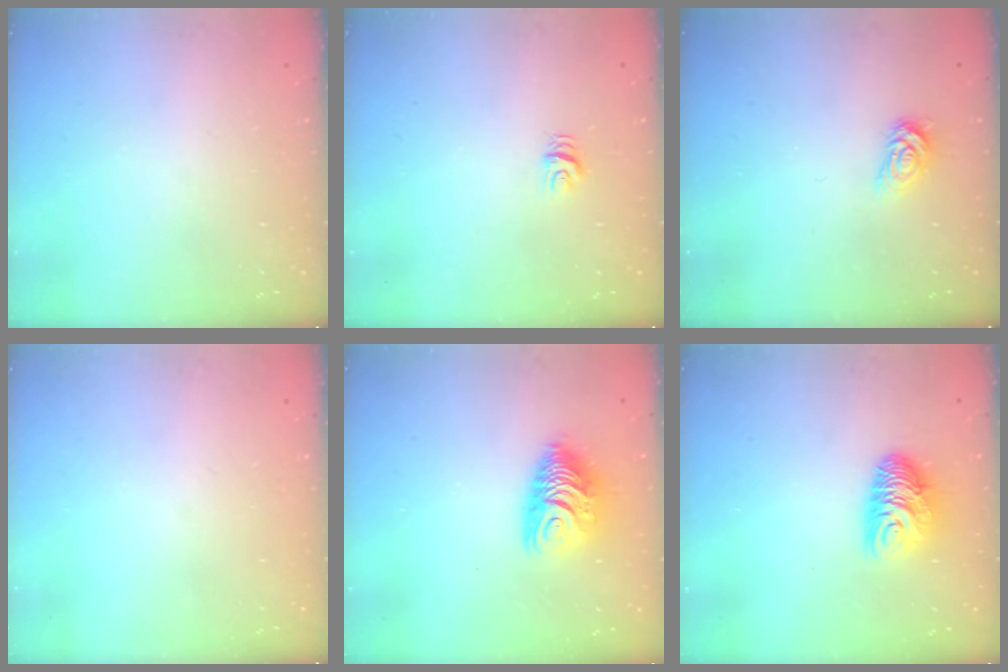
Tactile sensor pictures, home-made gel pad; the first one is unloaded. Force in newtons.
{"total": 5.0, "press": 5.0, "slide": 0.5}
{"total": 3.9, "press": 3.9, "slide": 0.5}
{"total": 0.0}
{"total": 10.2, "press": 10.2, "slide": 0.9}
{"total": 9.9, "press": 9.9, "slide": 0.4}